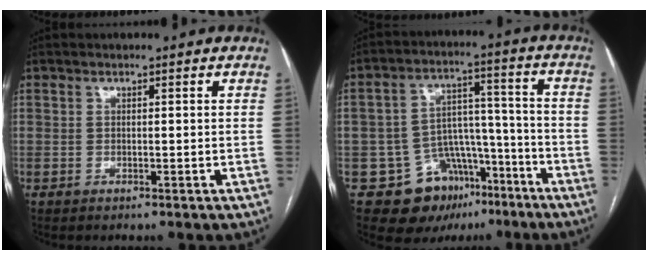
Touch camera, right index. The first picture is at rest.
{"total": 12.4, "force": [-7.4, 8.9, 4.5], "torque": [-0.054, 0.059, -0.103]}